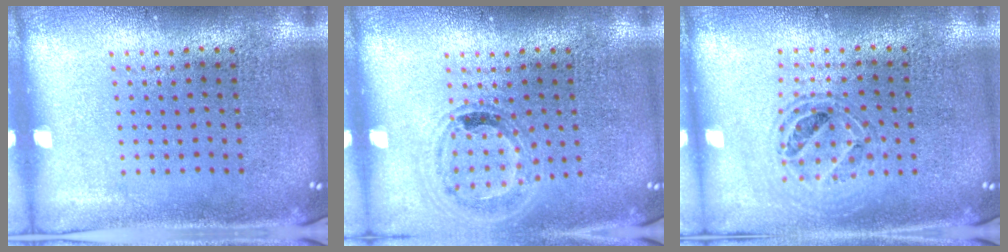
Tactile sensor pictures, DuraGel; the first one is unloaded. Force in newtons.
{"total": 0.9, "press": 0.9, "slide": 0.1}
{"total": 0.8, "press": 0.8, "slide": 0.0}